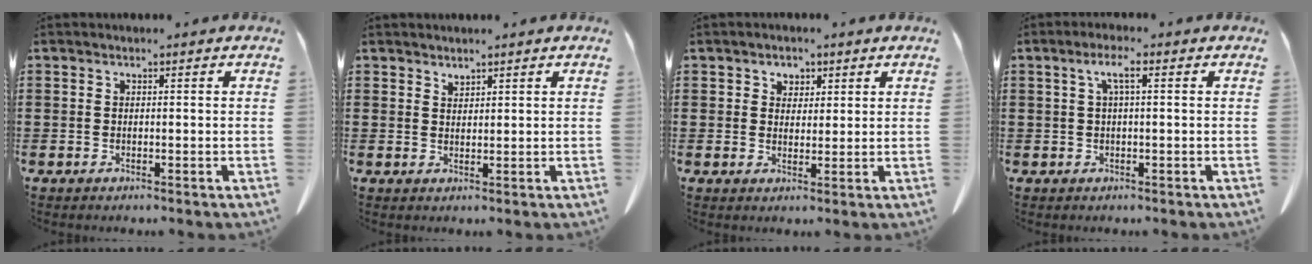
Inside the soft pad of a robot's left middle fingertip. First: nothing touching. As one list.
[{"total": 1.4, "force": [1.4, 0.2, 0.0], "torque": [-0.003, -0.001, 0.028]}, {"total": 2.3, "force": [1.5, 1.8, 0.3], "torque": [-0.008, 0.007, 0.024]}, {"total": 3.1, "force": [0.6, 0.6, 3.0], "torque": [-0.058, 0.007, 0.008]}]